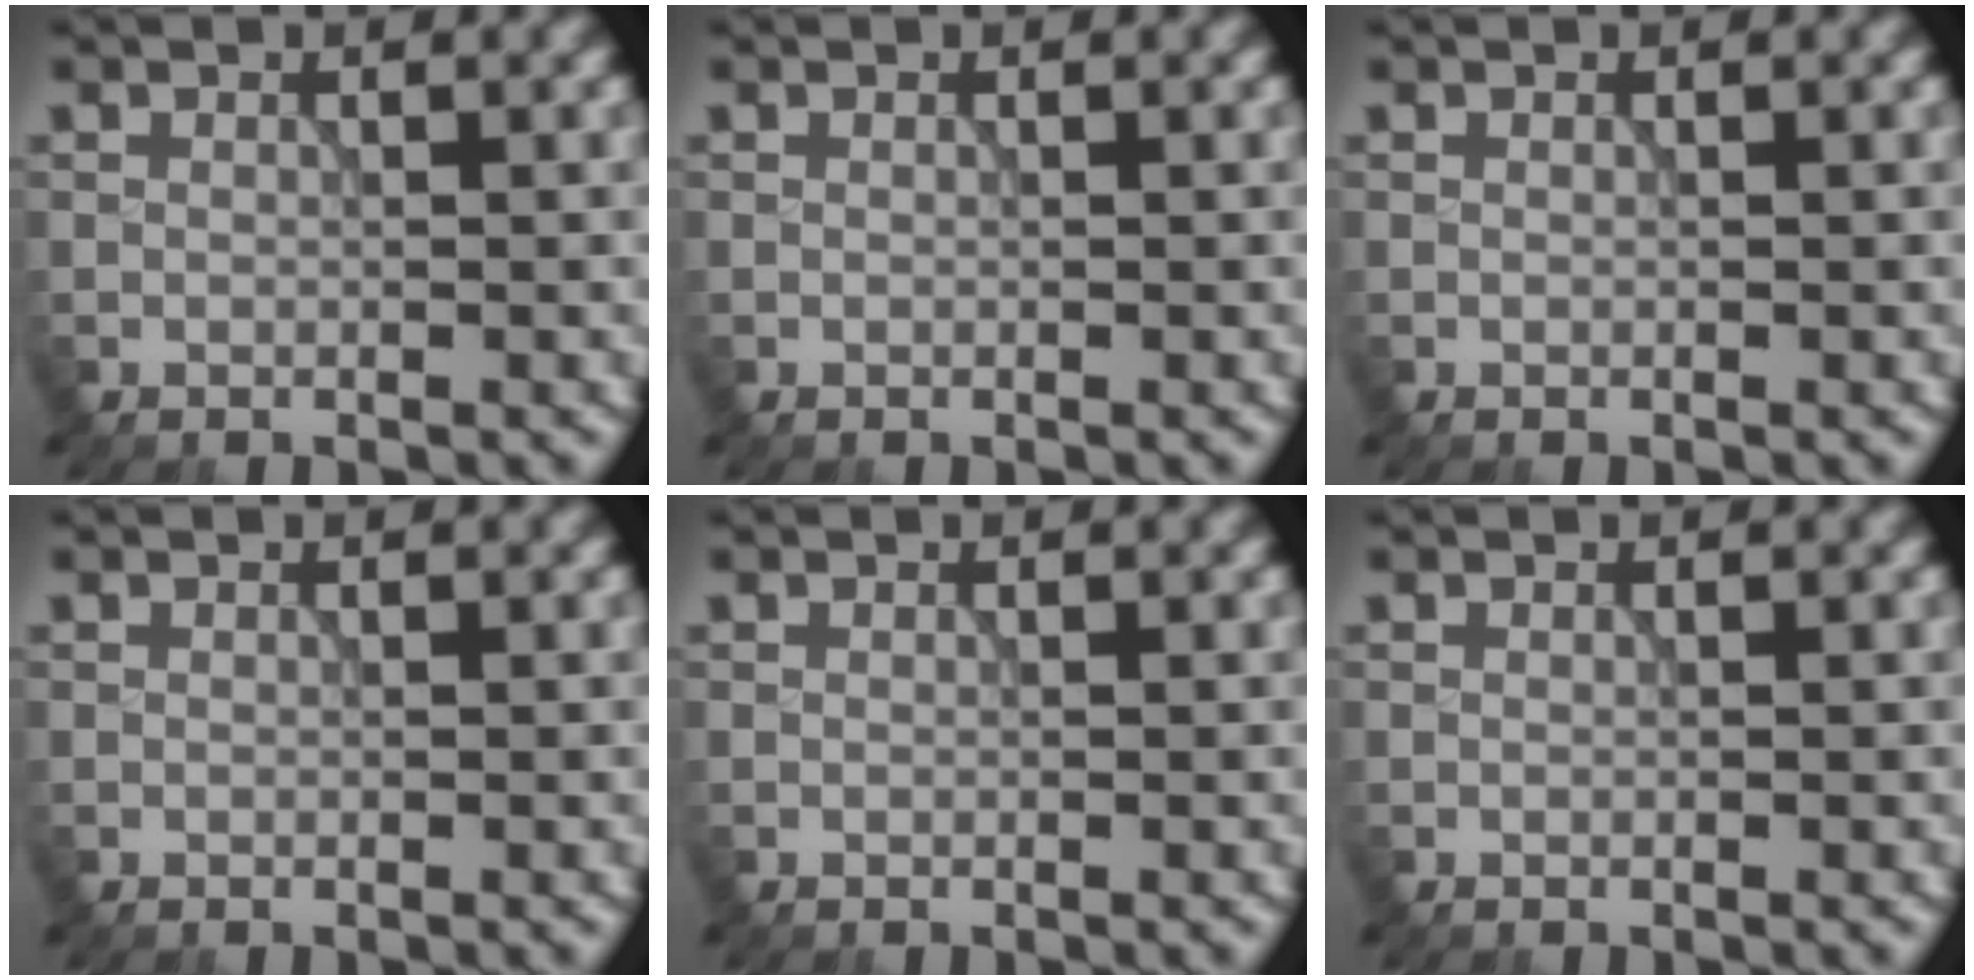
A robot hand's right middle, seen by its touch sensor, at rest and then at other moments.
{"total": 0.0}
{"total": 0.0}
{"total": 0.0}
{"total": 0.0}
{"total": 0.0}